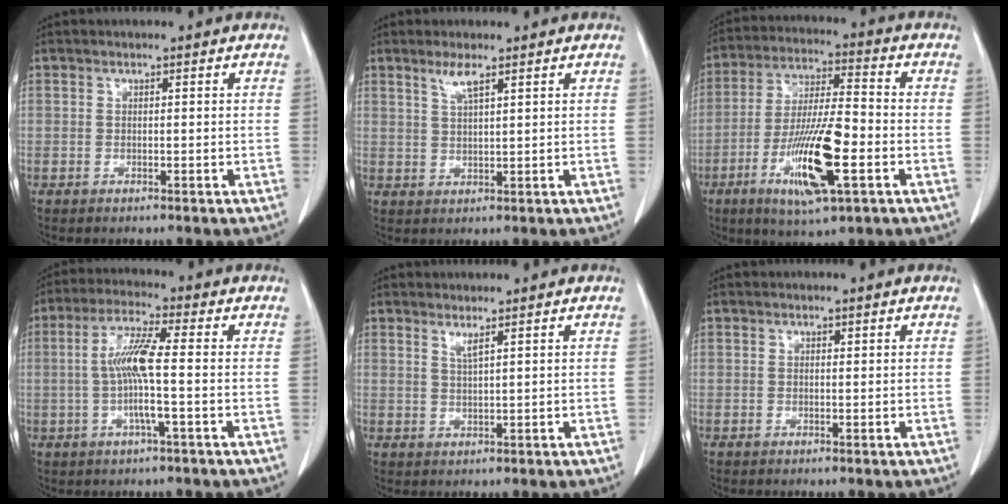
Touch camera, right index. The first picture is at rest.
{"total": 2.8, "force": [1.9, 0.1, 2.1], "torque": [-0.048, -0.001, 0.039]}
{"total": 14.7, "force": [-5.1, 2.2, 13.6], "torque": [-0.259, -0.016, -0.089]}
{"total": 8.0, "force": [-0.7, -0.1, 8.0], "torque": [-0.160, 0.005, -0.017]}
{"total": 1.6, "force": [1.1, -0.3, 1.1], "torque": [-0.024, -0.009, 0.024]}
{"total": 0.0}